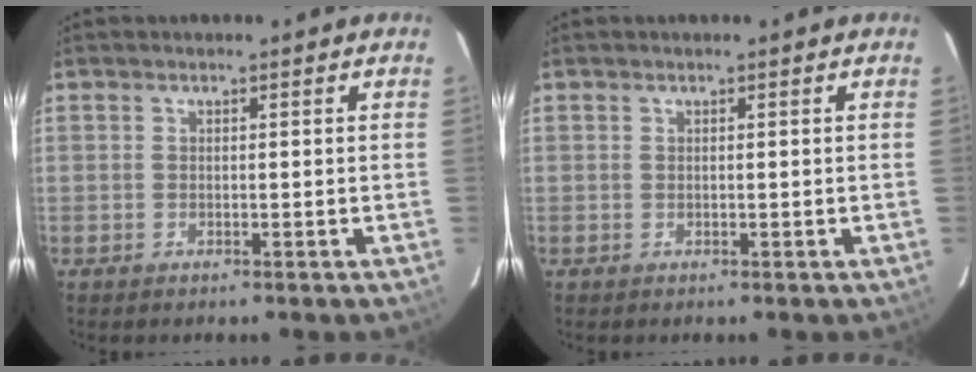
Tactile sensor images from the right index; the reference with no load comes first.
{"total": 0.0}